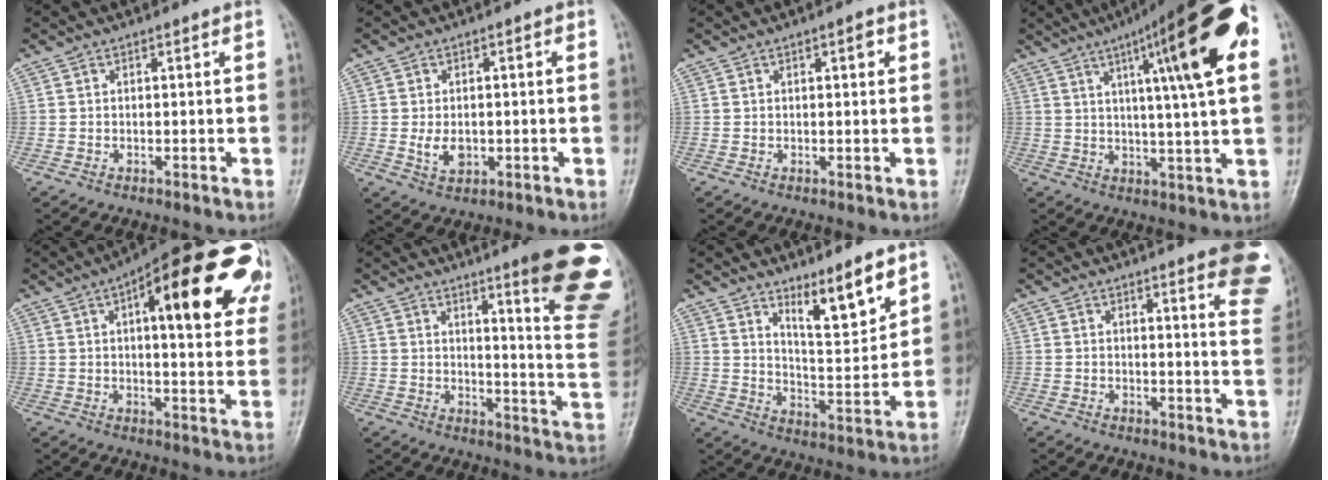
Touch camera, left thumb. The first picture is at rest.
{"total": 4.4, "force": [-0.5, 3.0, 3.1], "torque": [-0.043, -0.003, -0.004]}
{"total": 2.0, "force": [0.8, 0.8, 1.7], "torque": [-0.020, 0.001, 0.009]}
{"total": 20.4, "force": [7.6, 2.7, 18.8], "torque": [-0.261, -0.001, 0.103]}
{"total": 25.7, "force": [9.8, 8.8, 22.1], "torque": [-0.268, 0.003, 0.122]}
{"total": 20.3, "force": [12.3, 2.6, 15.9], "torque": [-0.170, -0.077, 0.154]}
{"total": 10.4, "force": [7.3, 2.3, 7.0], "torque": [-0.098, -0.065, 0.131]}
{"total": 14.7, "force": [9.2, 3.1, 11.1], "torque": [-0.111, -0.040, 0.090]}